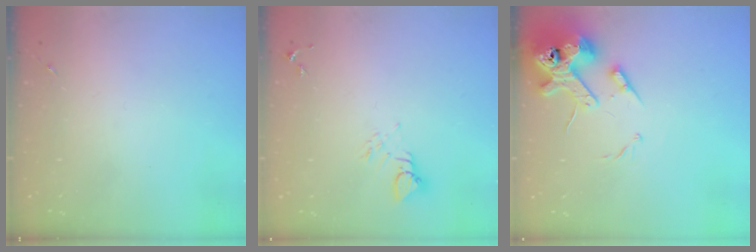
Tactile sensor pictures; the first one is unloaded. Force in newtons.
{"total": 3.8, "press": 3.8, "slide": 0.3}
{"total": 14.4, "press": 14.2, "slide": 2.1}